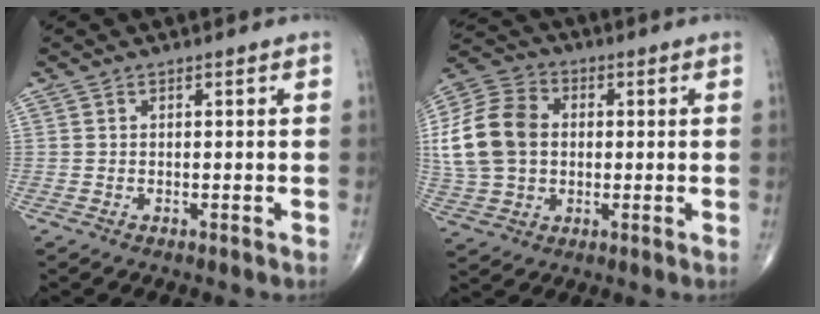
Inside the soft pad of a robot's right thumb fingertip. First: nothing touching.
{"total": 15.2, "force": [1.1, 11.5, 9.8], "torque": [-0.192, 0.022, 0.021]}